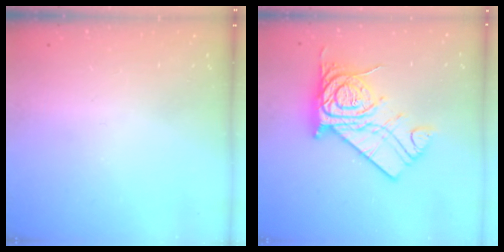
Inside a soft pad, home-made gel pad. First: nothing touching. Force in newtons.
{"total": 16.9, "press": 16.9, "slide": 1.2}